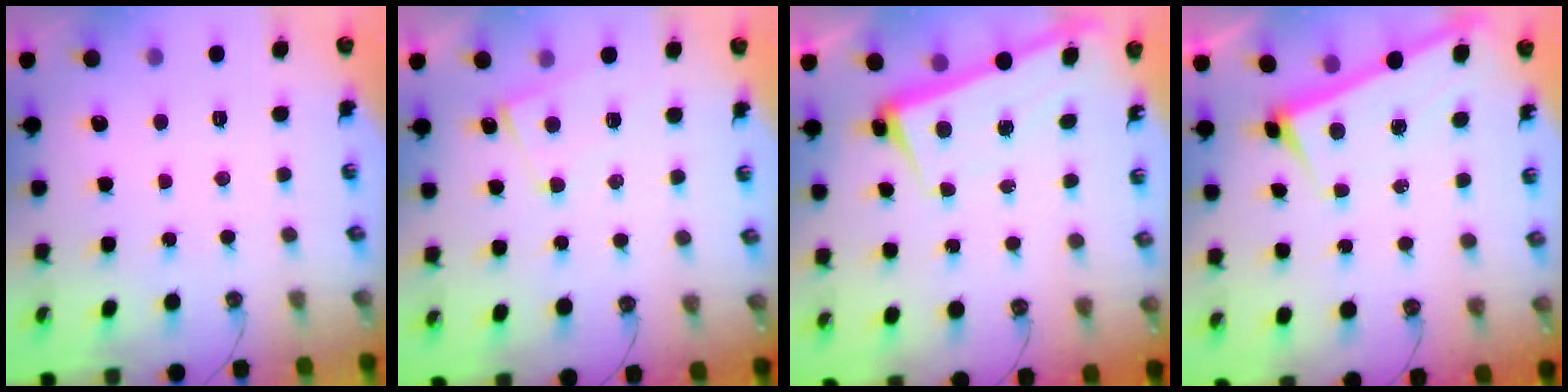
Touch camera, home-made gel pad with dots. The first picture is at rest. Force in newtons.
{"total": 2.6, "press": 2.5, "slide": 0.5}
{"total": 2.2, "press": 2.0, "slide": 0.8}
{"total": 3.1, "press": 3.1, "slide": 0.1}